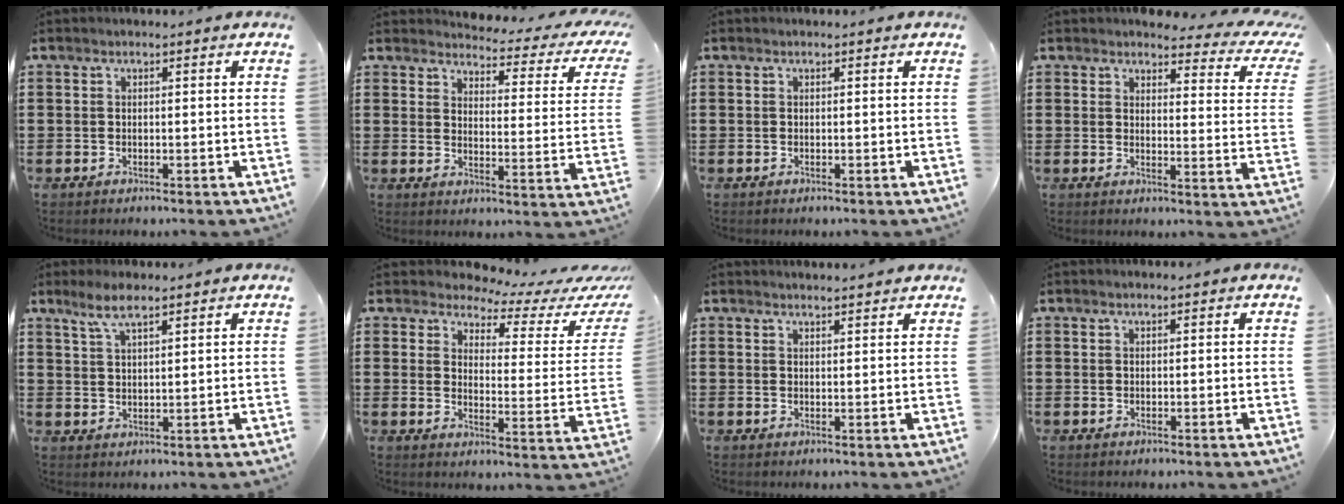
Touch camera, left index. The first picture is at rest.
{"total": 3.2, "force": [2.9, 0.4, 1.3], "torque": [-0.039, -0.027, 0.040]}
{"total": 0.0}
{"total": 3.7, "force": [3.2, 0.9, 1.6], "torque": [-0.041, -0.018, 0.053]}
{"total": 4.4, "force": [3.1, 1.1, 3.0], "torque": [-0.066, 0.004, 0.055]}
{"total": 3.8, "force": [3.2, 1.2, 1.6], "torque": [-0.037, -0.027, 0.045]}
{"total": 1.6, "force": [1.6, 0.0, 0.1], "torque": [-0.006, 0.001, 0.032]}
{"total": 0.0}